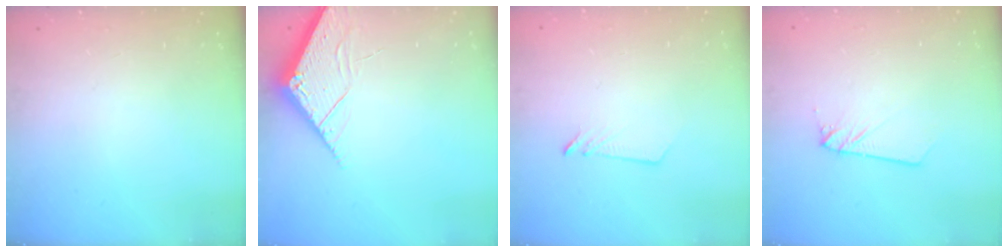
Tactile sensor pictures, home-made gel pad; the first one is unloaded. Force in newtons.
{"total": 4.1, "press": 4.1, "slide": 0.4}
{"total": 2.6, "press": 2.6, "slide": 0.2}
{"total": 2.4, "press": 2.4, "slide": 0.1}